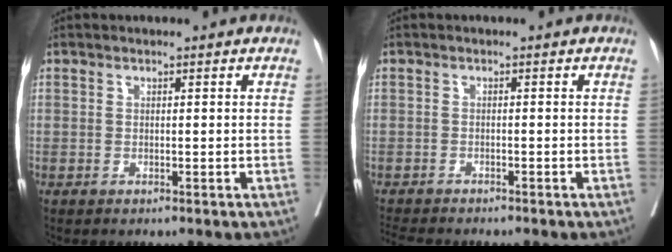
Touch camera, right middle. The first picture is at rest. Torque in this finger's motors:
{"motor_torque": [0.73, -0.81, 0.07, 0.05]}